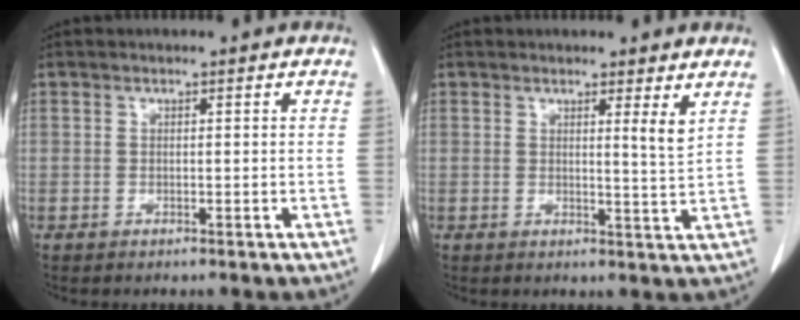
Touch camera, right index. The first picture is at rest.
{"total": 2.7, "force": [1.8, -0.5, 2.0], "torque": [-0.030, -0.016, 0.026]}